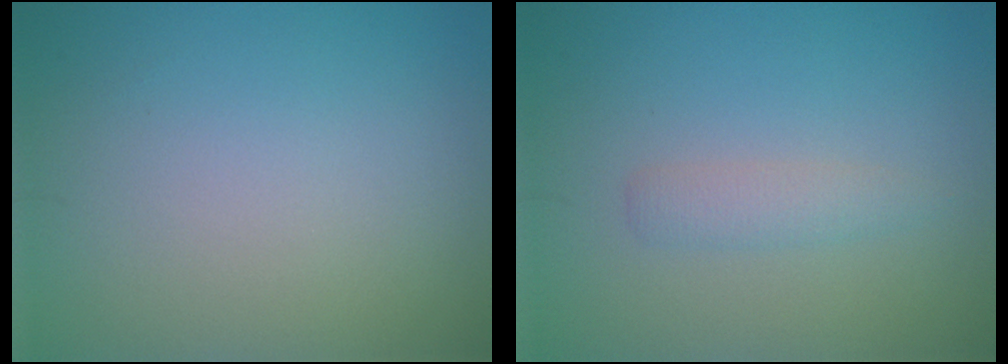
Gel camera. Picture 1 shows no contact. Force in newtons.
{"total": 1.5, "press": 1.5, "slide": 0.0}